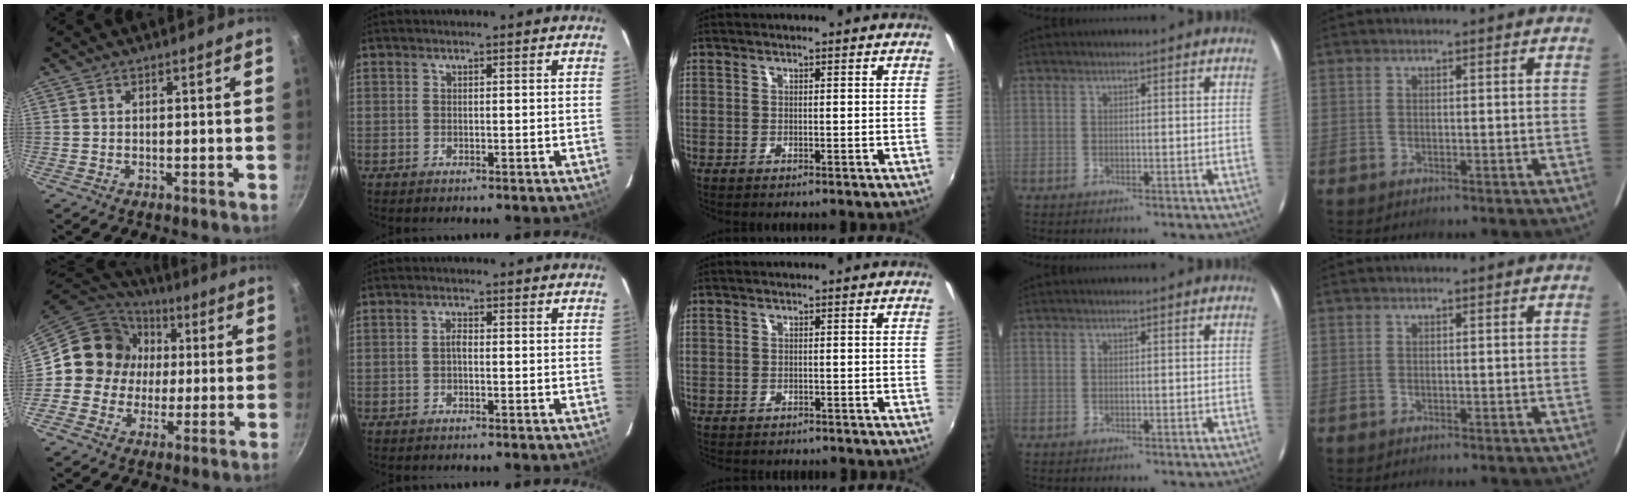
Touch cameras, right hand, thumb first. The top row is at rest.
{"thumb": {"total": 13.7, "force": [1.3, 12.8, 4.9], "torque": [-0.048, 0.024, 0.005]}, "index": {"total": 1.1, "force": [-0.3, 0.6, 0.9], "torque": [-0.018, 0.006, -0.007]}, "middle": {"total": 1.6, "force": [-1.2, 1.0, 0.1], "torque": [-0.009, -0.002, -0.019]}}